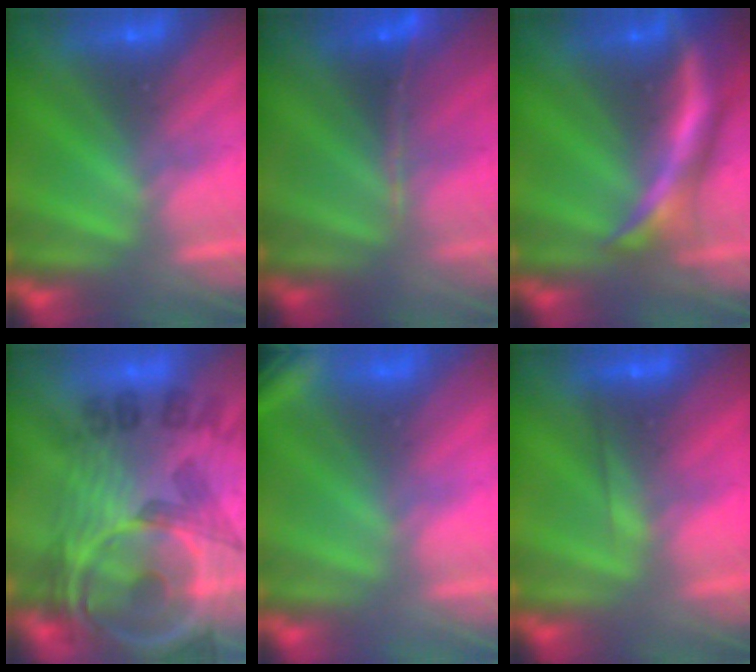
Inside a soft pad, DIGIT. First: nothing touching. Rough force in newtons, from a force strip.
{"total": 1.1}
{"total": 5.8}
{"total": 6.4}
{"total": 2.8}
{"total": 1.9}